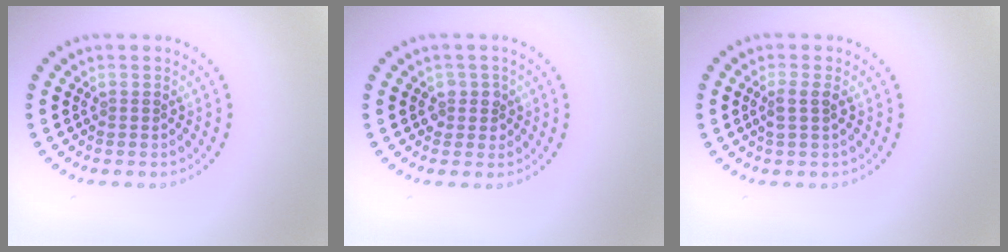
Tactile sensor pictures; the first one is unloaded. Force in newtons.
{"total": 1.5, "press": 1.4, "slide": 0.7}
{"total": 1.5, "press": 1.3, "slide": 0.6}